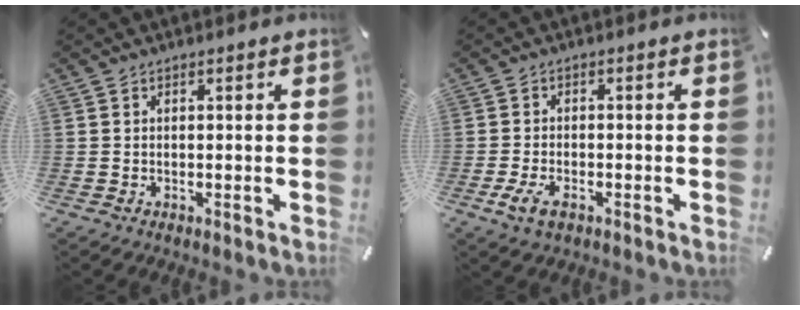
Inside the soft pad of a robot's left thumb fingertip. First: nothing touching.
{"total": 4.1, "force": [-2.1, 2.1, 2.8], "torque": [-0.074, 0.000, -0.043]}